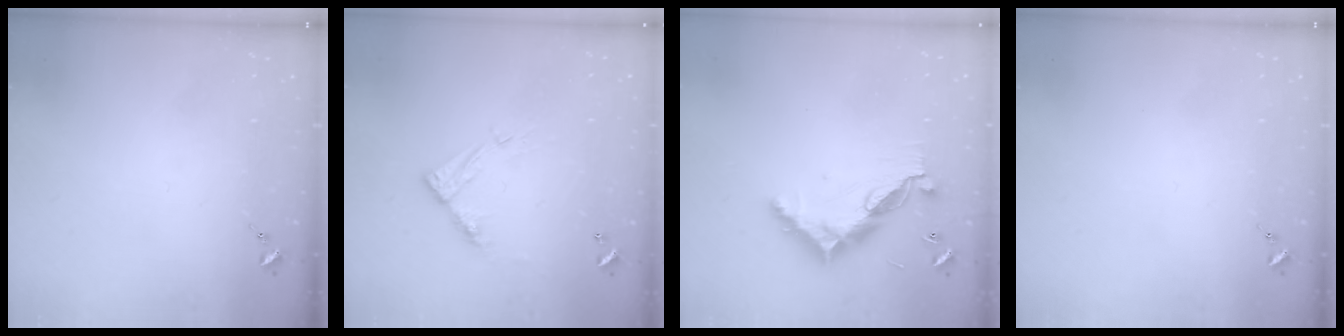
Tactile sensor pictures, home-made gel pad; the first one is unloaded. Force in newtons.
{"total": 9.4, "press": 9.4, "slide": 0.5}
{"total": 11.5, "press": 11.4, "slide": 1.0}
{"total": 0.0}